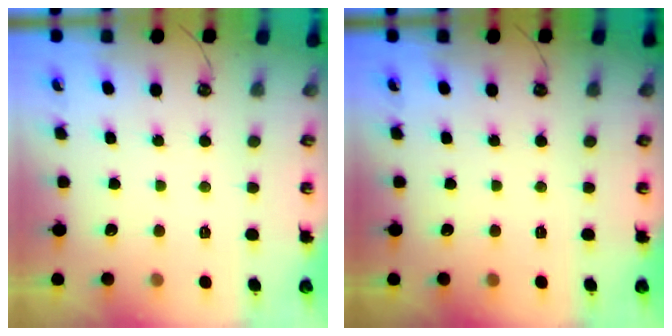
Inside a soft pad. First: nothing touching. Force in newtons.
{"total": 0.0}